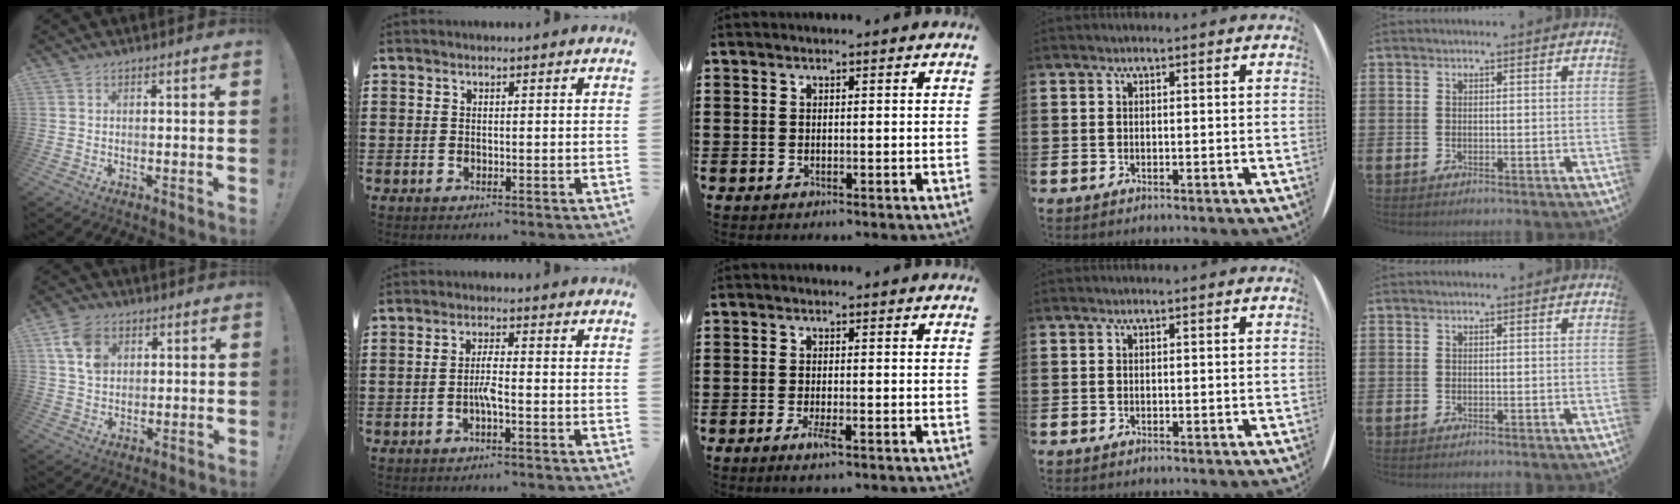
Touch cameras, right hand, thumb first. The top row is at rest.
{"thumb": {"total": 9.3, "force": [3.5, 7.0, 5.1], "torque": [-0.101, 0.001, 0.073]}, "index": {"total": 2.8, "force": [-1.0, 0.3, 2.6], "torque": [-0.064, -0.004, -0.023]}, "middle": {"total": 2.4, "force": [-1.2, 0.4, 2.1], "torque": [-0.042, -0.004, -0.023]}}